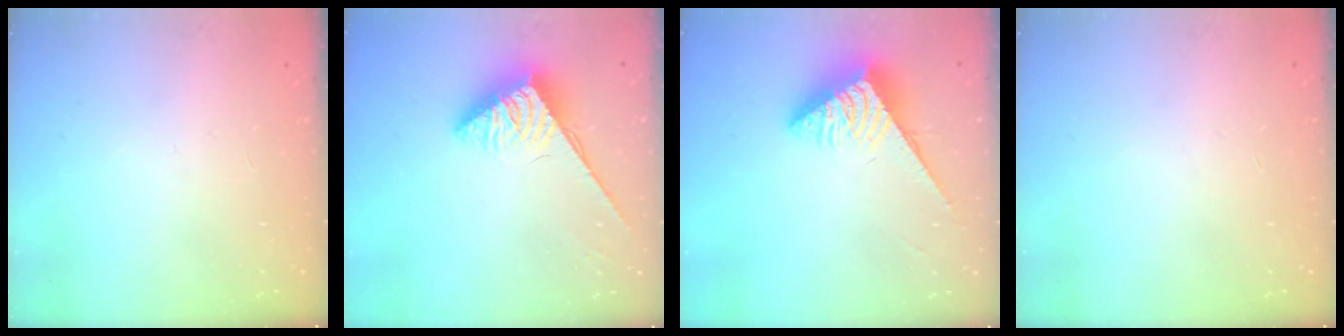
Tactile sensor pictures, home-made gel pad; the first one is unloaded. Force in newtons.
{"total": 3.9, "press": 3.9, "slide": 0.5}
{"total": 5.5, "press": 5.5, "slide": 0.2}
{"total": 0.0}